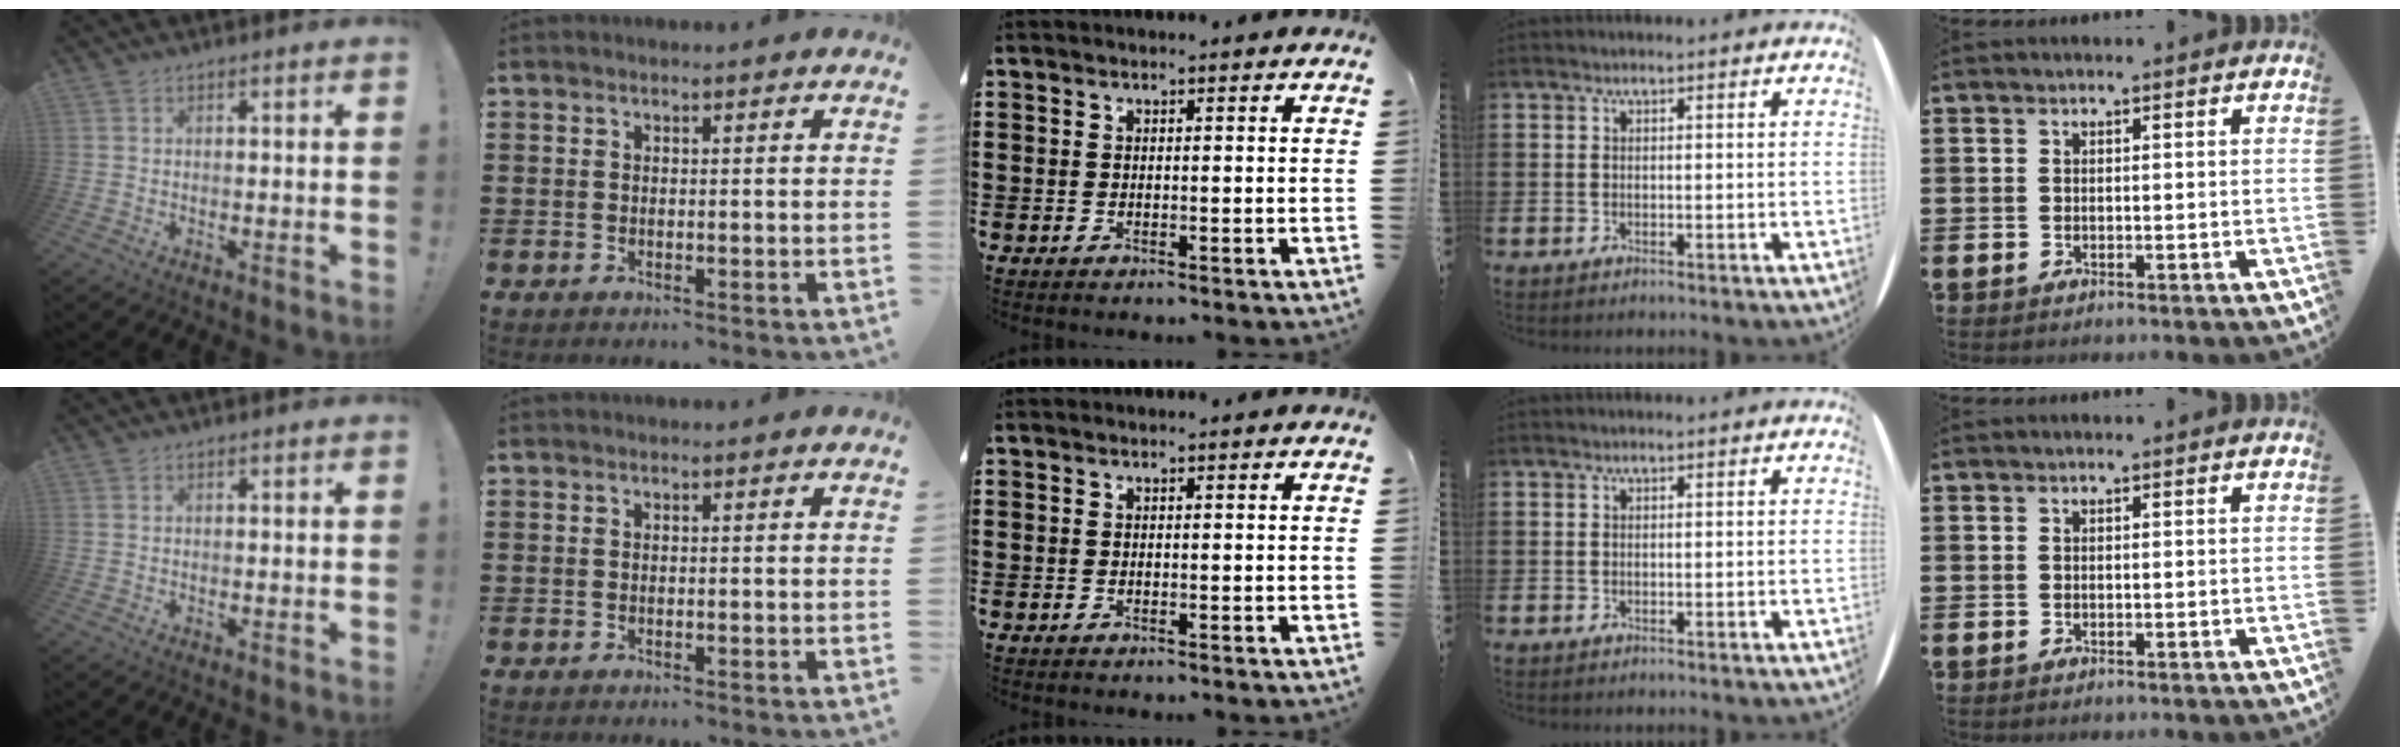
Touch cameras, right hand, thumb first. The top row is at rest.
{}